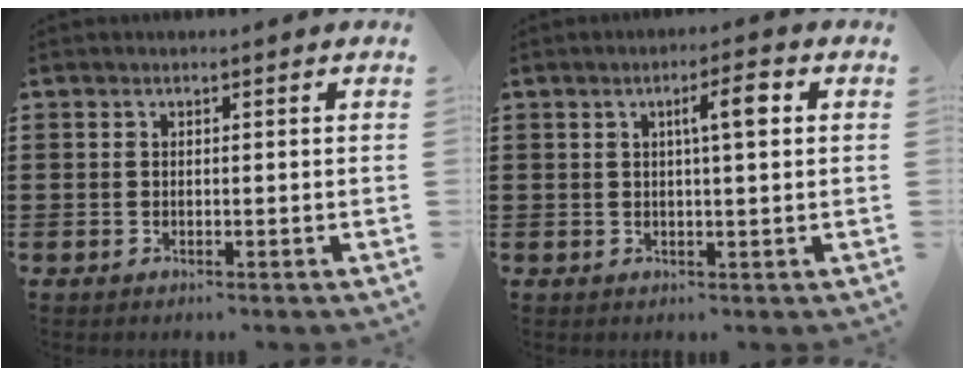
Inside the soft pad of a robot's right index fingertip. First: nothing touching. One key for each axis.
{"total": 4.0, "fx": 1.0, "fy": 0.7, "fz": 3.8, "tx": -0.060, "ty": 0.003, "tz": 0.009}